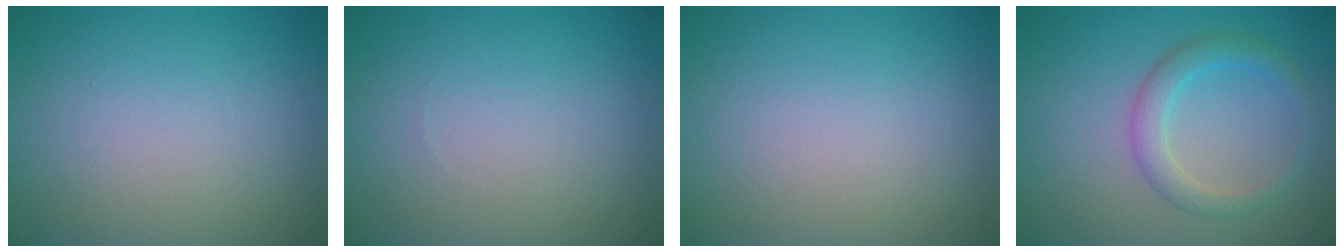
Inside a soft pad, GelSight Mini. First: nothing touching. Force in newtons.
{"total": 0.0}
{"total": 0.0}
{"total": 2.8, "press": 2.8, "slide": 0.1}